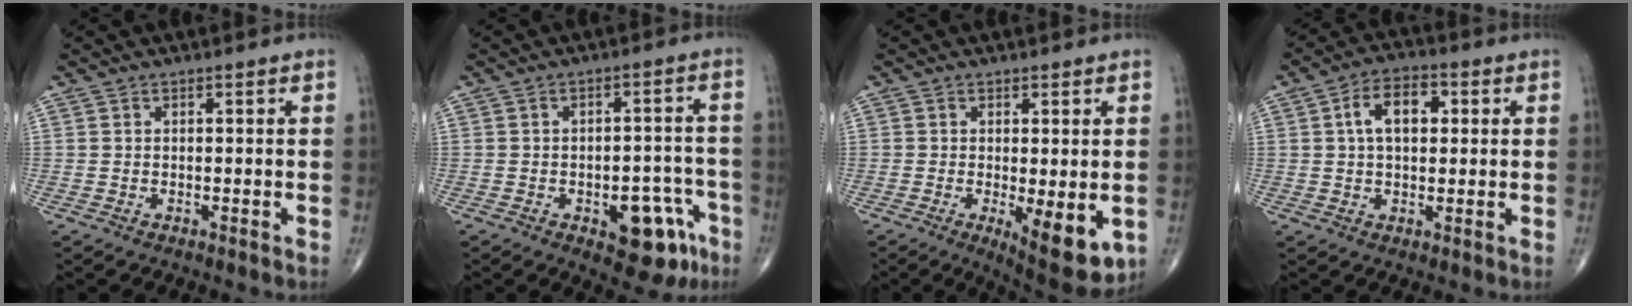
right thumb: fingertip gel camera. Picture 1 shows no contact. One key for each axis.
{"total": 11.2, "fx": -5.2, "fy": 5.6, "fz": 8.2, "tx": -0.067, "ty": 0.037, "tz": -0.057}
{"total": 9.6, "fx": -2.3, "fy": 3.3, "fz": 8.7, "tx": -0.119, "ty": -0.024, "tz": -0.025}
{"total": 8.7, "fx": 1.8, "fy": 5.2, "fz": 6.7, "tx": -0.103, "ty": 0.015, "tz": 0.026}